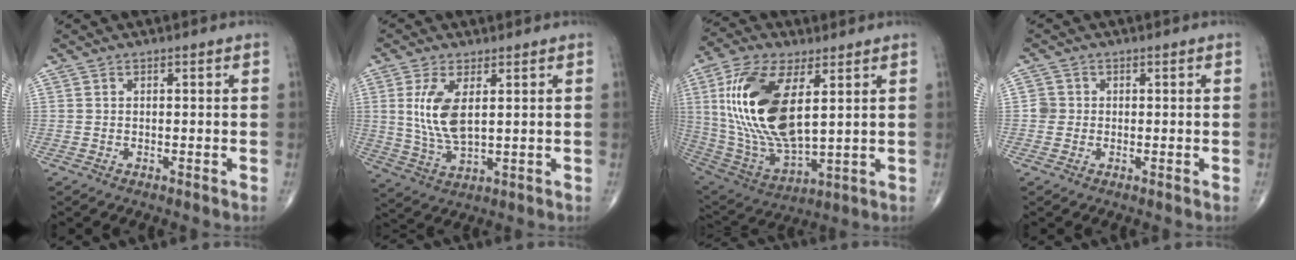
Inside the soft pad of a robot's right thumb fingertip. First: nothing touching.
{"total": 9.0, "force": [2.0, 3.9, 7.9], "torque": [-0.165, -0.015, 0.048]}
{"total": 22.0, "force": [5.0, 10.0, 19.0], "torque": [-0.386, -0.027, 0.099]}
{"total": 2.7, "force": [-0.2, 2.6, 0.8], "torque": [-0.003, 0.008, -0.008]}